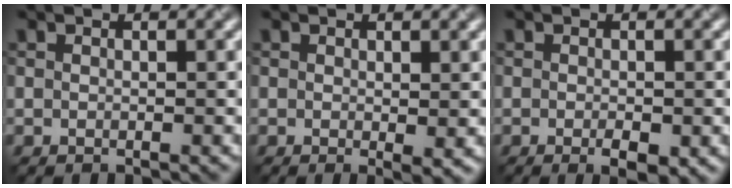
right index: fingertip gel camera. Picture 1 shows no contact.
{"total": 1.2, "force": [0.1, 0.2, 1.2], "torque": [-0.014, -0.008, 0.001]}
{"total": 2.1, "force": [-0.8, 0.7, 1.9], "torque": [-0.027, -0.004, -0.008]}